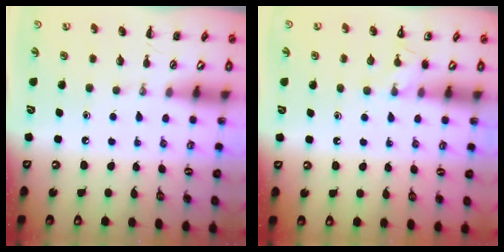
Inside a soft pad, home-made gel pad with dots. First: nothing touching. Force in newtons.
{"total": 5.8, "press": 5.7, "slide": 1.3}